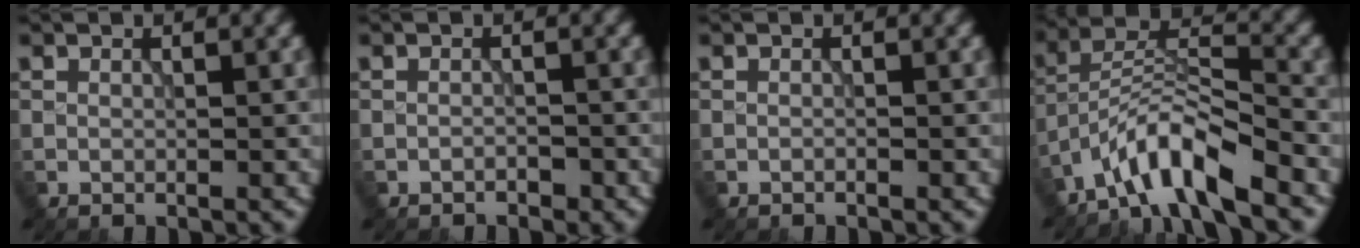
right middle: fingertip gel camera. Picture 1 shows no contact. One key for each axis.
{"total": 0.7, "fx": -0.6, "fy": 0.3, "fz": 0.2, "tx": -0.001, "ty": 0.002, "tz": -0.010}
{"total": 0.0}
{"total": 7.0, "fx": -5.2, "fy": 1.5, "fz": 4.4, "tx": -0.074, "ty": 0.011, "tz": -0.100}